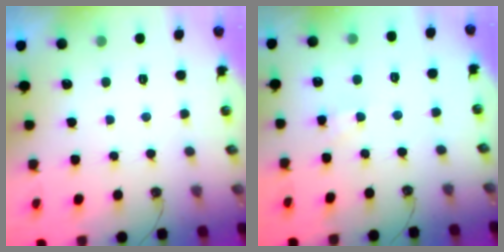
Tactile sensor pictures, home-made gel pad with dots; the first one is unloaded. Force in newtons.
{"total": 2.7, "press": 2.7, "slide": 0.4}